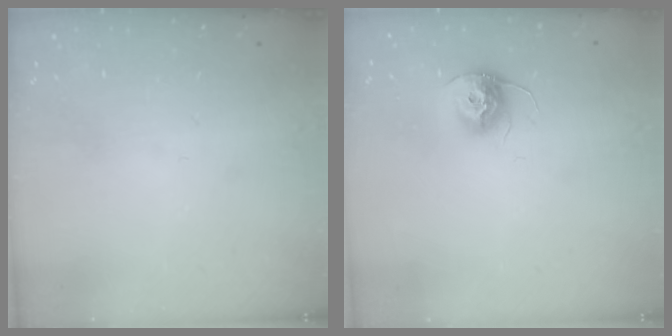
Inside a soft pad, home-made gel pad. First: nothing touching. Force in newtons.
{"total": 10.8, "press": 10.7, "slide": 0.6}